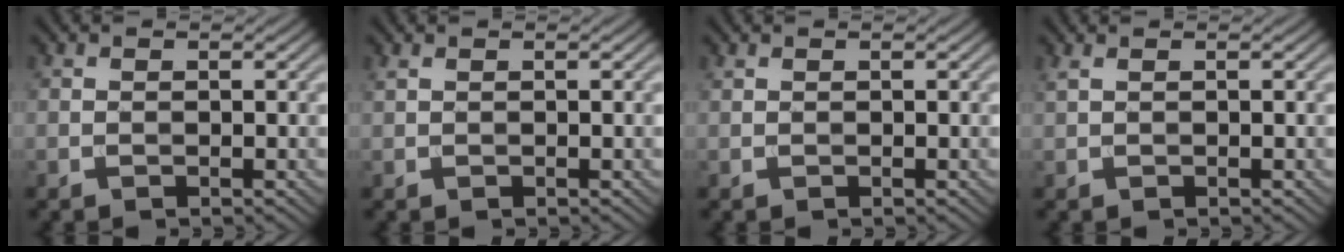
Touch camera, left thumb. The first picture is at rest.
{"total": 0.6, "force": [0.4, 0.1, 0.4], "torque": [-0.013, 0.006, 0.008]}
{"total": 0.0}
{"total": 1.0, "force": [0.5, 0.2, 0.8], "torque": [-0.021, 0.007, 0.006]}